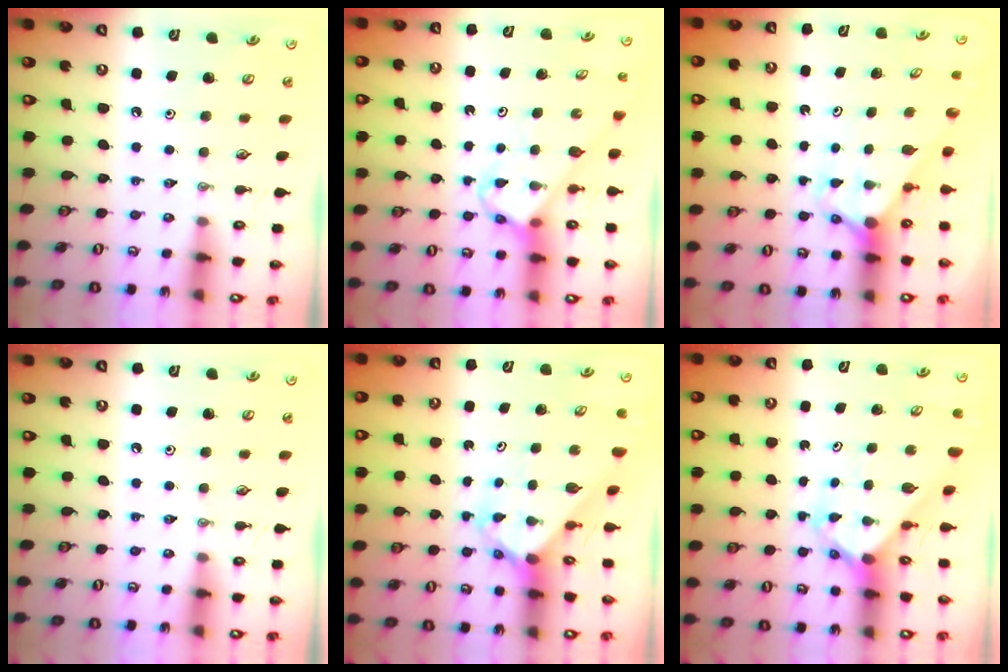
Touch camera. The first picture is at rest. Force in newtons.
{"total": 3.7, "press": 3.7, "slide": 0.1}
{"total": 2.8, "press": 2.8, "slide": 0.0}
{"total": 0.0}
{"total": 2.5, "press": 2.5, "slide": 0.2}
{"total": 2.5, "press": 2.5, "slide": 0.2}